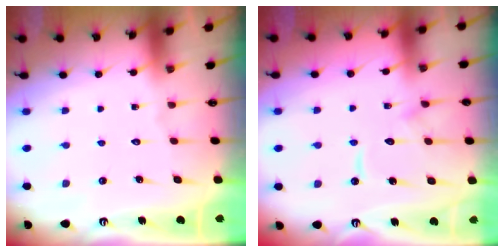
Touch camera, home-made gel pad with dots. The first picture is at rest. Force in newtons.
{"total": 10.3, "press": 10.2, "slide": 0.9}